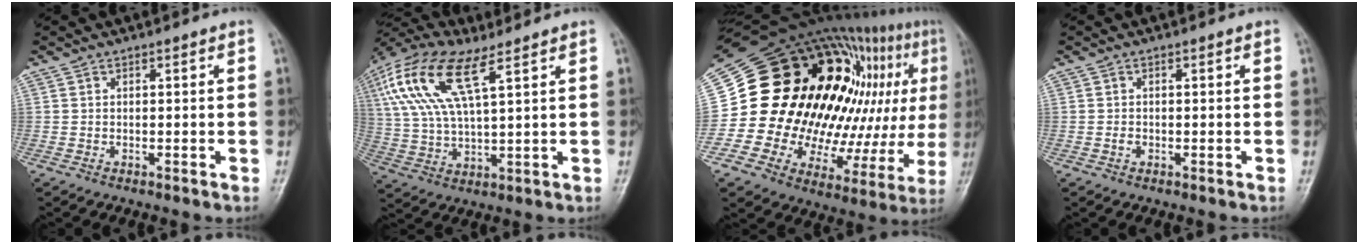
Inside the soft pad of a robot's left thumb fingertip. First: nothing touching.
{"total": 17.3, "force": [7.7, 6.4, 14.1], "torque": [-0.318, 0.009, 0.147]}
{"total": 38.1, "force": [7.2, 20.7, 31.2], "torque": [-0.437, 0.049, 0.130]}
{"total": 1.3, "force": [-0.5, 1.0, 0.6], "torque": [-0.009, 0.005, -0.010]}